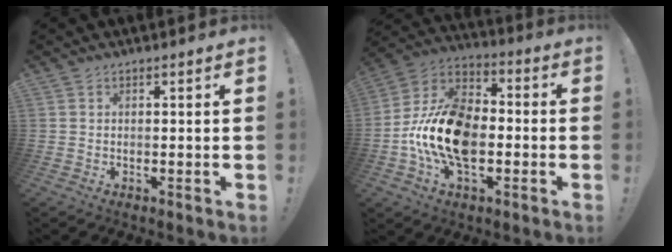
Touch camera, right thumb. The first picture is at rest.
{"total": 19.0, "force": [-4.7, 11.8, 14.1], "torque": [-0.259, 0.036, -0.075]}